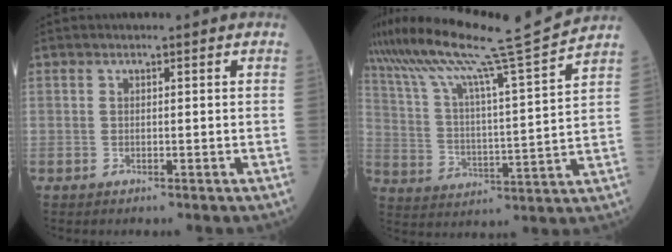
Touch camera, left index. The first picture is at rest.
{"total": 18.0, "force": [15.4, -2.3, 9.1], "torque": [-0.170, -0.020, 0.247]}